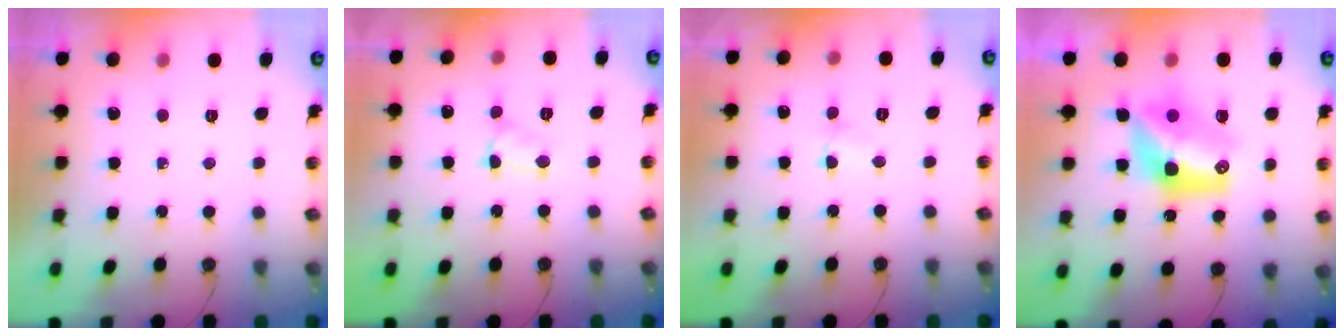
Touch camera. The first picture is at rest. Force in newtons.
{"total": 4.0, "press": 4.0, "slide": 0.5}
{"total": 1.6, "press": 1.3, "slide": 0.9}
{"total": 11.7, "press": 11.6, "slide": 1.0}